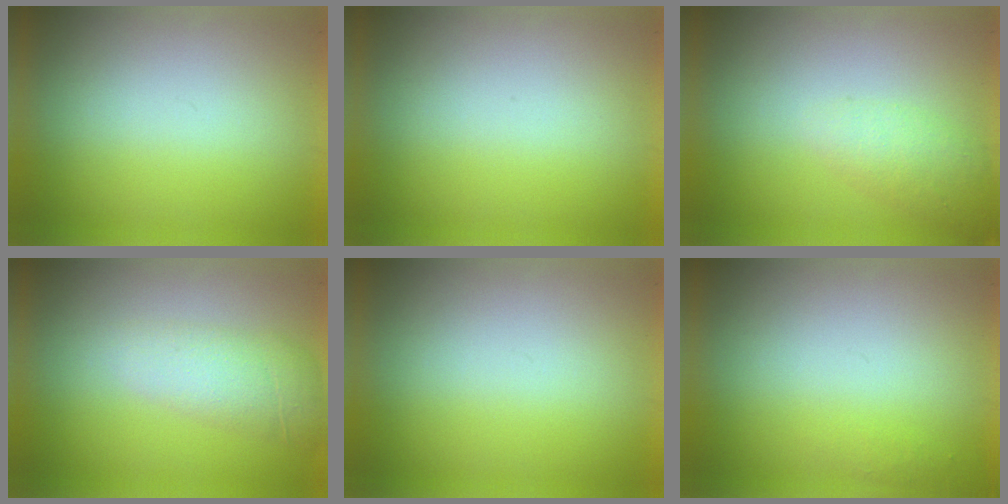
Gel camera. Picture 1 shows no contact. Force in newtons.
{"total": 0.0}
{"total": 2.0}
{"total": 1.0}
{"total": 0.0}
{"total": 1.0}